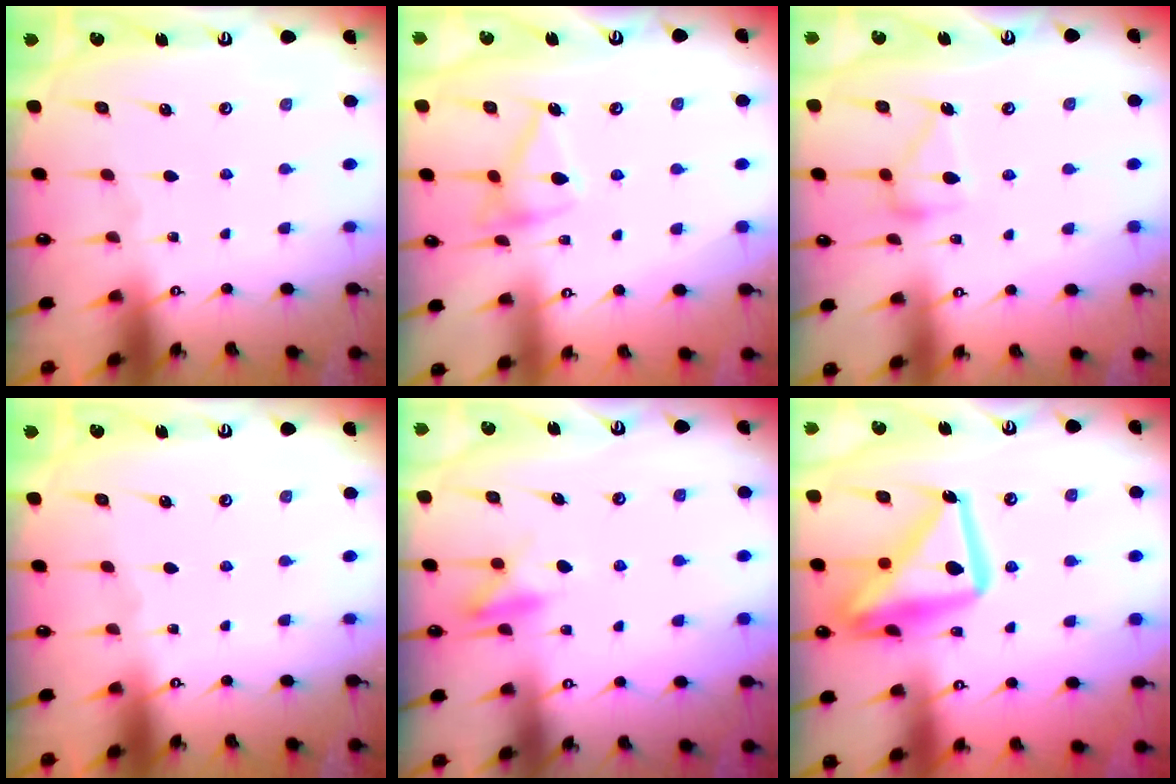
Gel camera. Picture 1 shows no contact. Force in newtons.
{"total": 13.9, "press": 13.9, "slide": 0.5}
{"total": 13.3, "press": 13.2, "slide": 0.6}
{"total": 0.0}
{"total": 7.8, "press": 7.7, "slide": 1.2}
{"total": 18.3, "press": 18.2, "slide": 1.9}